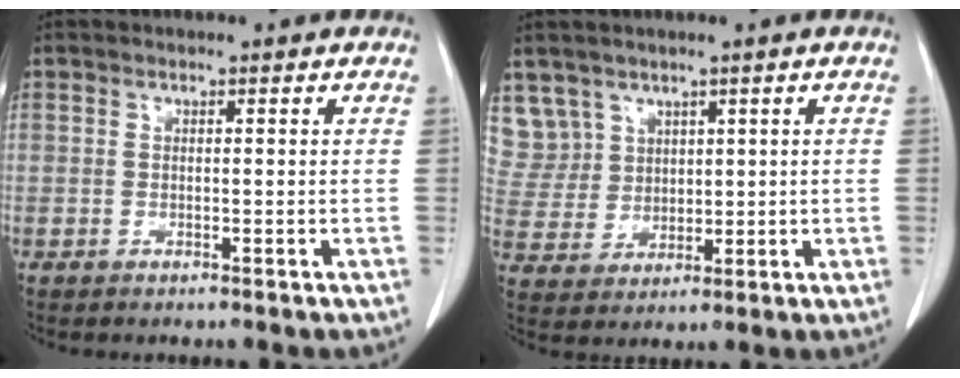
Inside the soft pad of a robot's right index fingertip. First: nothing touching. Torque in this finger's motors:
{"motor_torque": [-0.17, 0.32, -0.01, 0.00]}